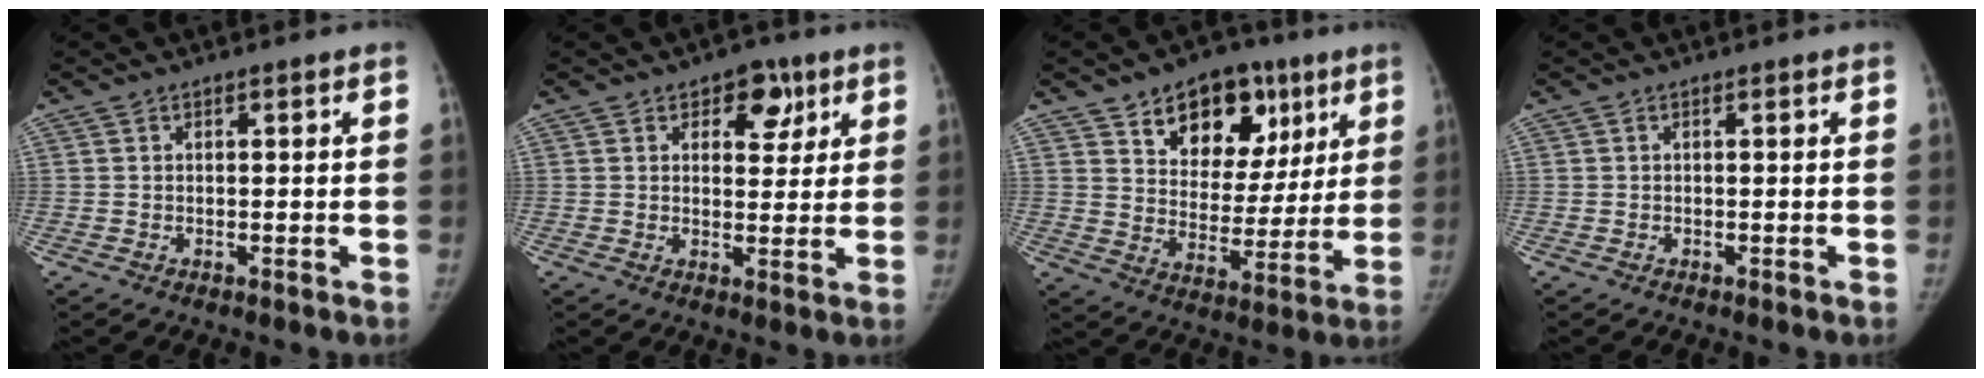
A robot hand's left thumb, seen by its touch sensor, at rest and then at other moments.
{"total": 6.6, "force": [3.5, 4.2, 3.7], "torque": [-0.011, -0.013, 0.045]}
{"total": 16.4, "force": [8.9, 10.8, 8.6], "torque": [-0.068, -0.033, 0.141]}
{"total": 0.0}